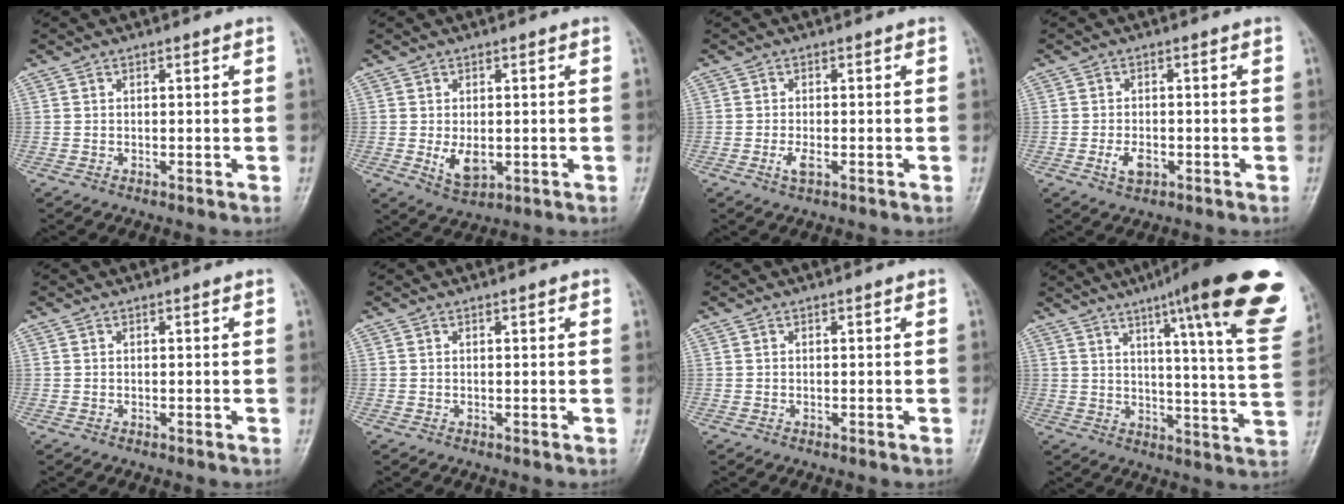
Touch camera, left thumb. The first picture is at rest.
{"total": 5.0, "force": [-0.6, 3.0, 3.9], "torque": [-0.059, -0.011, -0.002]}
{"total": 2.3, "force": [-0.8, 0.9, 1.9], "torque": [-0.043, -0.004, -0.016]}
{"total": 3.3, "force": [-1.3, 2.0, 2.4], "torque": [-0.043, 0.004, -0.021]}
{"total": 0.0}
{"total": 0.7, "force": [0.3, 0.2, 0.5], "torque": [-0.008, 0.000, 0.004]}
{"total": 0.0}
{"total": 25.0, "force": [14.5, 3.5, 20.1], "torque": [-0.254, -0.048, 0.184]}